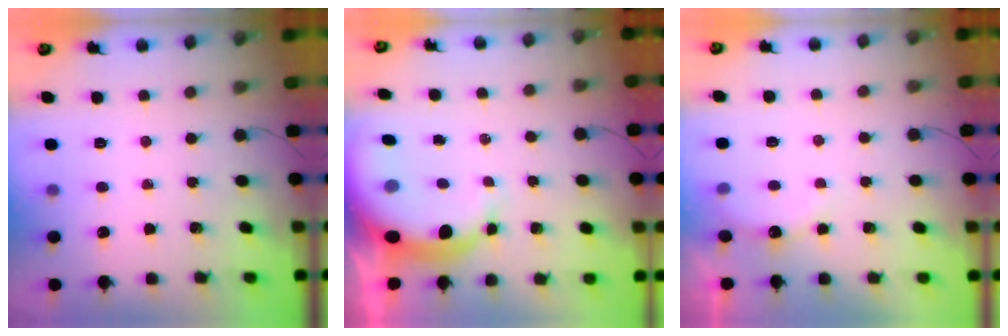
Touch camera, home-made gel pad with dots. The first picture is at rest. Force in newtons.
{"total": 7.4, "press": 7.2, "slide": 1.7}
{"total": 6.7, "press": 6.6, "slide": 1.3}